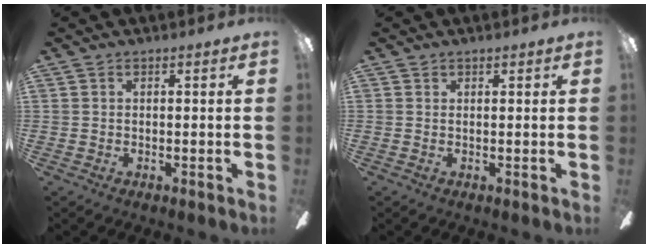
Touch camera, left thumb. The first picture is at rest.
{"total": 0.6, "force": [0.5, 0.2, 0.3], "torque": [-0.007, 0.002, 0.008]}